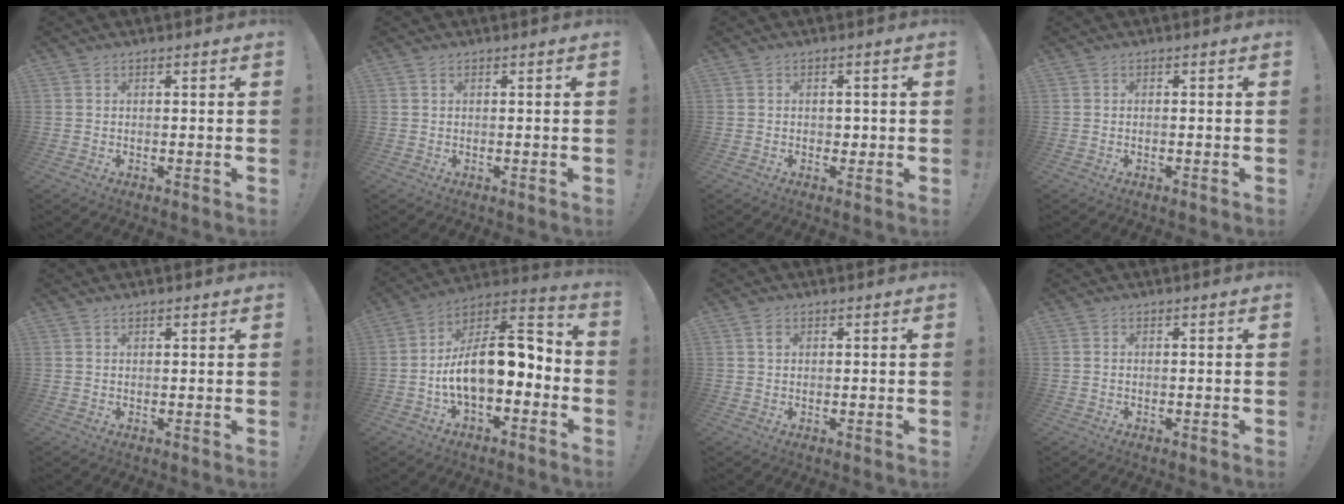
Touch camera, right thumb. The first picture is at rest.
{"total": 0.8, "force": [0.4, 0.6, 0.3], "torque": [-0.007, 0.003, 0.009]}
{"total": 1.6, "force": [-0.2, 1.4, 0.7], "torque": [-0.007, 0.001, -0.005]}
{"total": 0.0}
{"total": 0.9, "force": [0.8, 0.3, 0.3], "torque": [0.003, -0.004, 0.014]}
{"total": 16.5, "force": [-1.5, 8.5, 14.1], "torque": [-0.233, 0.005, -0.018]}
{"total": 1.4, "force": [0.6, 1.1, 0.6], "torque": [0.001, -0.003, 0.007]}
{"total": 0.0}